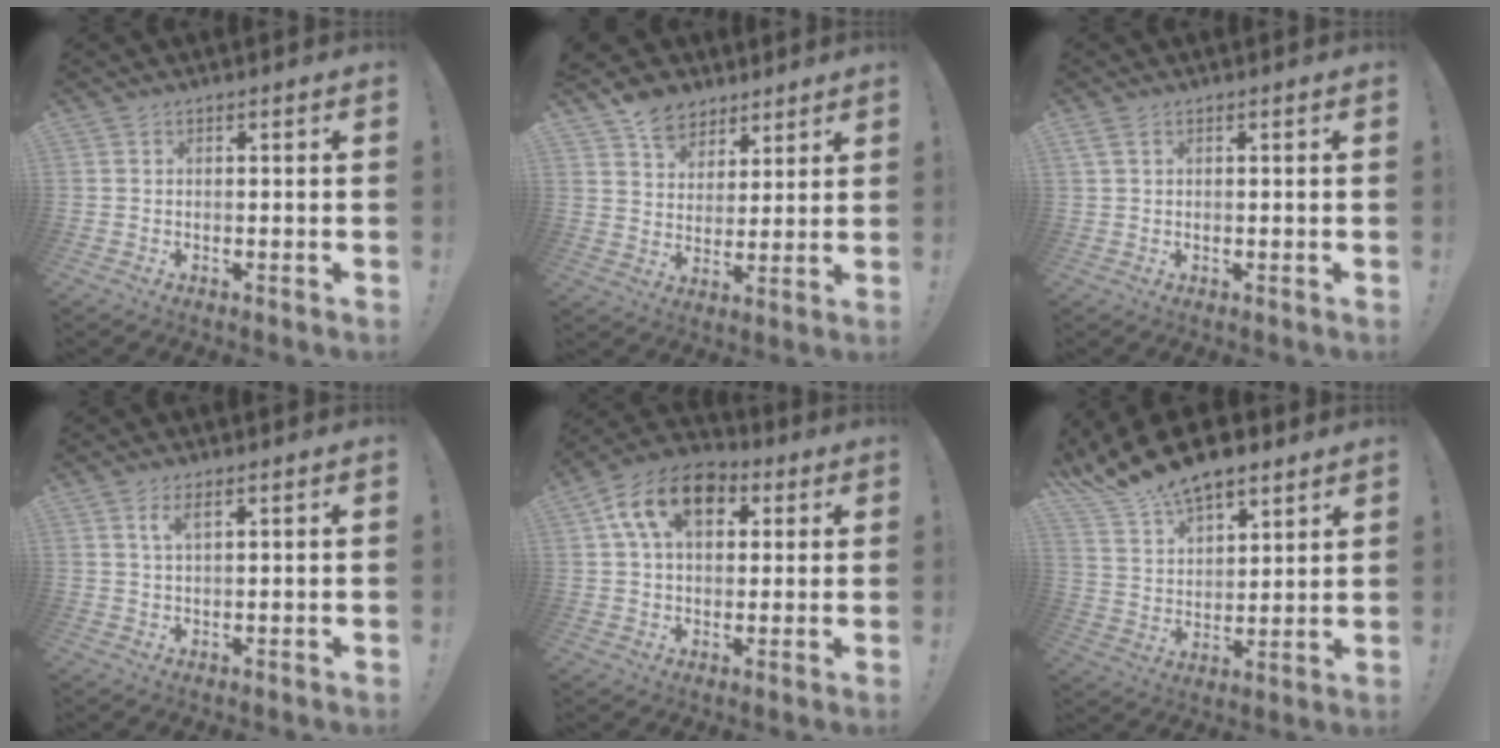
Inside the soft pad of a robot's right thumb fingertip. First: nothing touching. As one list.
[{"total": 9.4, "force": [6.8, 6.2, 2.1], "torque": [-0.035, -0.046, 0.134]}, {"total": 2.2, "force": [1.0, 1.2, 1.5], "torque": [-0.034, 0.006, 0.020]}, {"total": 3.3, "force": [1.7, 0.8, 2.7], "torque": [-0.048, -0.002, 0.028]}, {"total": 14.6, "force": [5.4, 9.6, 9.6], "torque": [-0.153, -0.001, 0.101]}, {"total": 13.2, "force": [11.1, 5.0, 5.0], "torque": [-0.123, -0.077, 0.207]}]